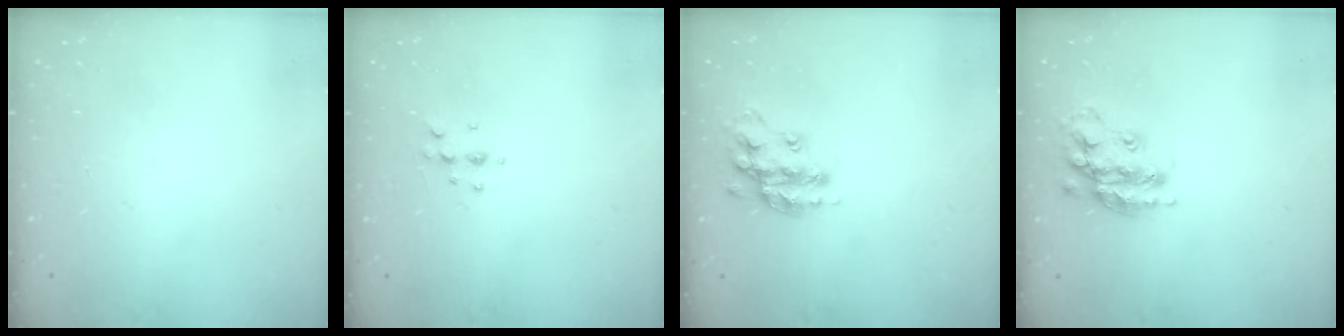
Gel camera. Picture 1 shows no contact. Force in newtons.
{"total": 5.1, "press": 4.9, "slide": 1.4}
{"total": 15.0, "press": 15.0, "slide": 1.0}
{"total": 16.3, "press": 16.3, "slide": 0.8}